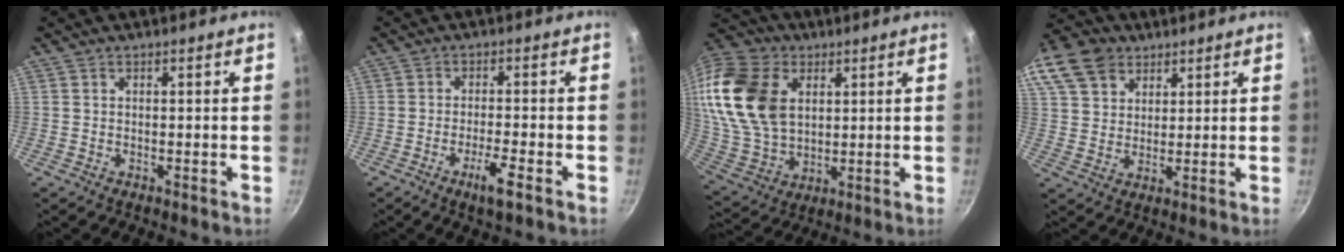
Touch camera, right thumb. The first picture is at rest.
{"total": 4.5, "force": [-2.5, 0.5, 3.7], "torque": [-0.068, 0.012, -0.044]}
{"total": 25.1, "force": [6.9, 17.4, 16.7], "torque": [-0.345, 0.001, 0.137]}
{"total": 19.0, "force": [10.5, 13.5, 8.3], "torque": [-0.200, 0.028, 0.197]}